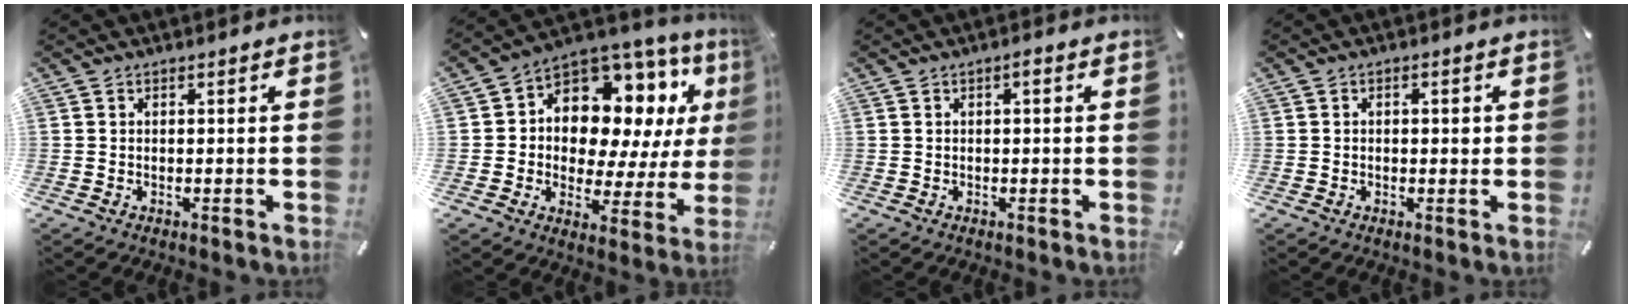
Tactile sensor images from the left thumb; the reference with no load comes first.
{"total": 12.5, "force": [5.6, 9.0, 6.5], "torque": [-0.107, -0.054, 0.106]}
{"total": 0.8, "force": [0.0, 0.2, 0.8], "torque": [-0.016, 0.002, -0.001]}
{"total": 1.4, "force": [-0.1, 0.8, 1.2], "torque": [-0.022, 0.004, -0.004]}